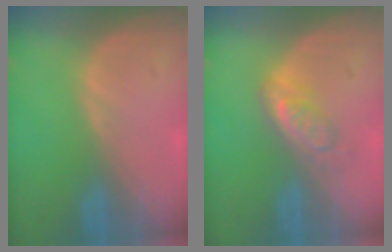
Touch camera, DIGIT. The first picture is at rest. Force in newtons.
{"total": 4.9, "press": 4.6, "slide": 1.7}